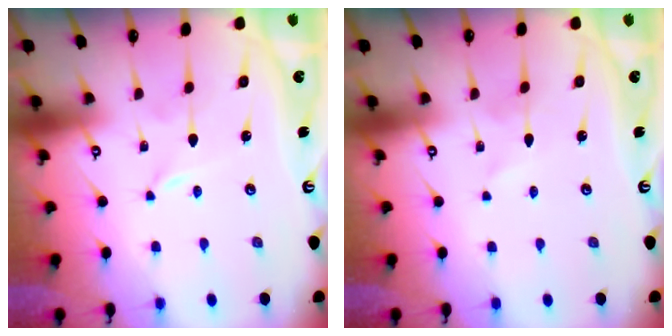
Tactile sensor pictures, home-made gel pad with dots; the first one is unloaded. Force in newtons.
{"total": 0.7, "press": 0.7, "slide": 0.0}